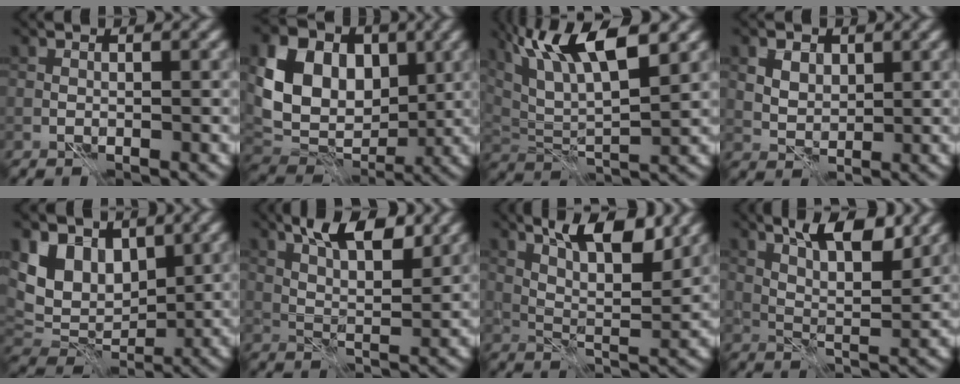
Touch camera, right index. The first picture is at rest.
{"total": 10.2, "force": [2.6, 7.6, 6.4], "torque": [-0.124, 0.002, 0.037]}
{"total": 9.3, "force": [5.5, 2.7, 7.1], "torque": [-0.136, 0.009, 0.096]}
{"total": 3.4, "force": [1.7, 2.3, 1.8], "torque": [-0.040, 0.005, 0.030]}
{"total": 6.3, "force": [3.1, 4.3, 3.3], "torque": [-0.068, -0.007, 0.047]}
{"total": 6.3, "force": [3.8, 2.3, 4.4], "torque": [-0.067, 0.007, 0.061]}
{"total": 7.7, "force": [4.7, 2.2, 5.7], "torque": [-0.089, 0.005, 0.073]}
{"total": 6.8, "force": [4.2, 2.1, 5.0], "torque": [-0.073, 0.003, 0.065]}